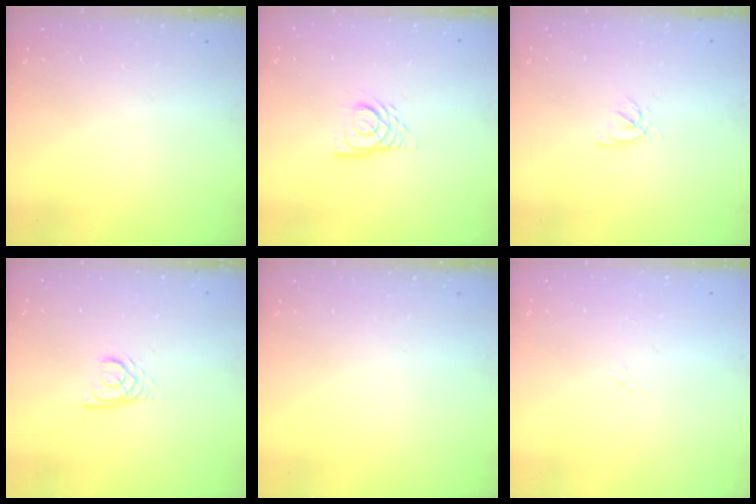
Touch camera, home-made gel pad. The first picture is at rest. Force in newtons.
{"total": 7.5, "press": 7.5, "slide": 0.7}
{"total": 2.3, "press": 2.2, "slide": 0.3}
{"total": 2.9, "press": 2.9, "slide": 0.1}
{"total": 0.0}
{"total": 1.7, "press": 1.6, "slide": 0.2}